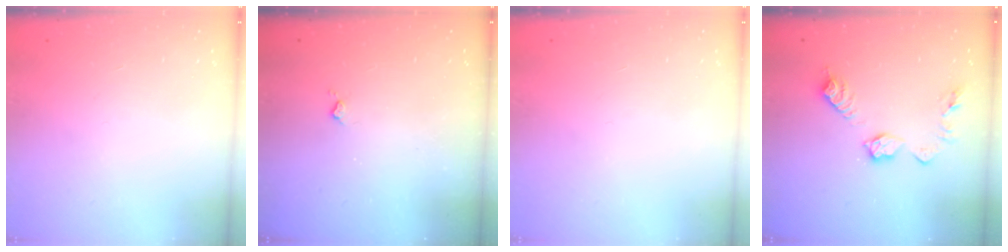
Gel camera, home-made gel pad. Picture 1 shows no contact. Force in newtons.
{"total": 2.4, "press": 2.3, "slide": 0.5}
{"total": 0.0}
{"total": 10.4, "press": 10.4, "slide": 0.5}